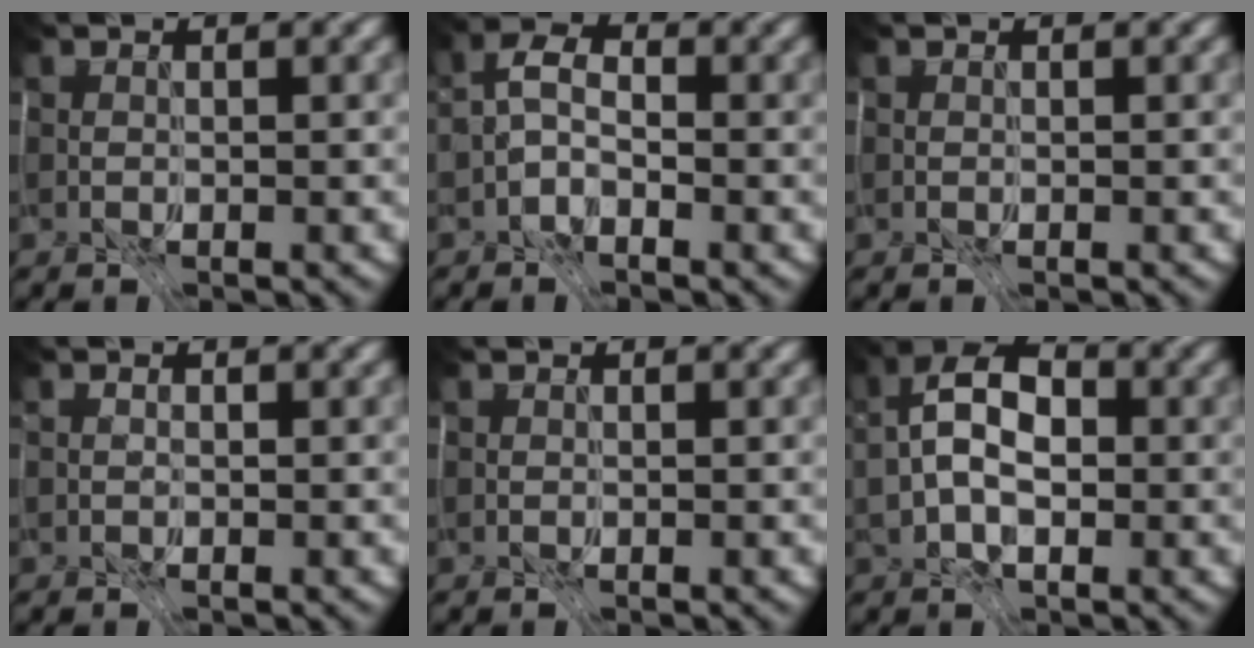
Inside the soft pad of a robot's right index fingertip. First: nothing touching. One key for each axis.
{"total": 4.6, "fx": -4.0, "fy": -2.0, "fz": -1.1, "tx": 0.043, "ty": -0.011, "tz": -0.065}
{"total": 0.0}
{"total": 1.1, "fx": 0.5, "fy": 0.8, "fz": 0.6, "tx": 0.000, "ty": 0.006, "tz": -0.002}
{"total": 0.0}
{"total": 3.4, "fx": -2.6, "fy": -0.1, "fz": 2.3, "tx": -0.021, "ty": -0.003, "tz": -0.044}